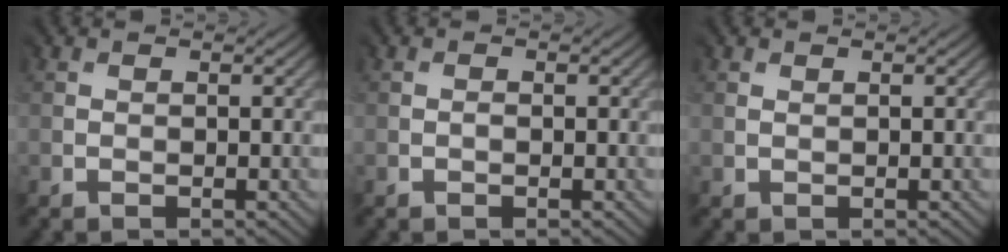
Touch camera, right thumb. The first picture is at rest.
{"total": 0.0}
{"total": 0.7, "force": [0.6, 0.3, -0.1], "torque": [0.004, 0.000, 0.013]}